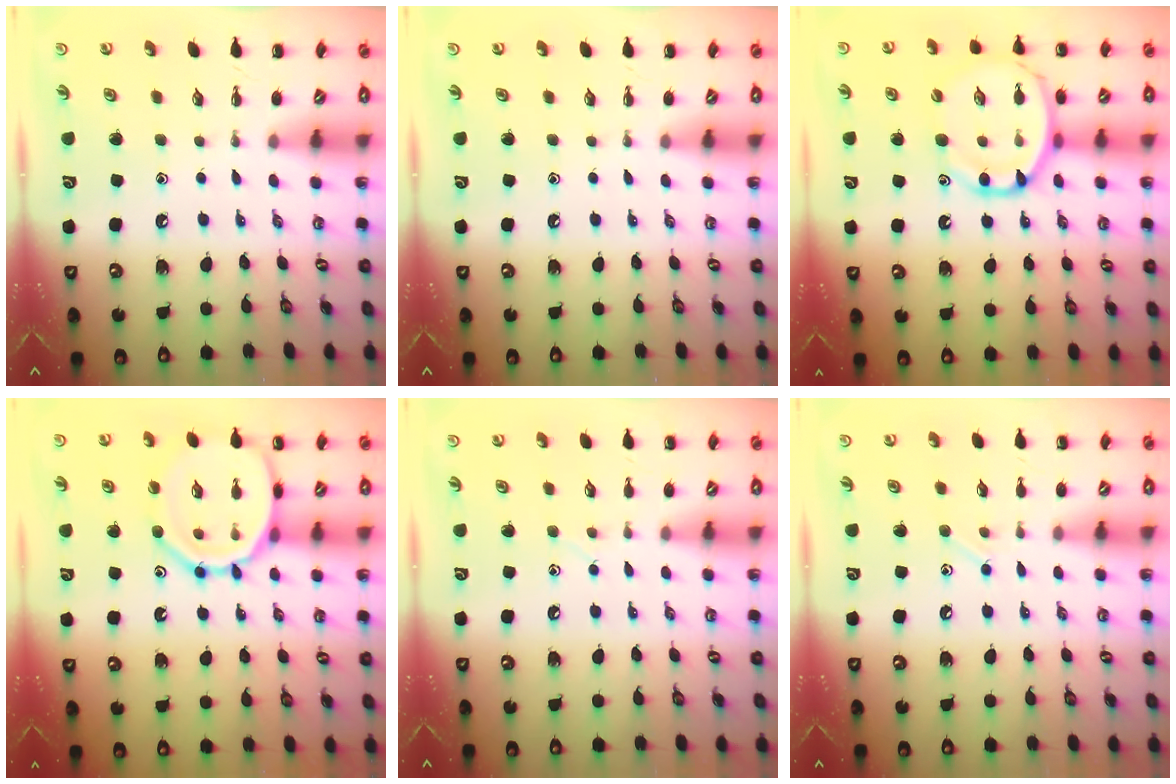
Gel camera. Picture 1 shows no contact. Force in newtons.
{"total": 0.0}
{"total": 14.3, "press": 13.9, "slide": 3.3}
{"total": 15.3, "press": 15.2, "slide": 1.1}
{"total": 3.9, "press": 3.8, "slide": 1.1}
{"total": 6.3, "press": 6.0, "slide": 1.9}